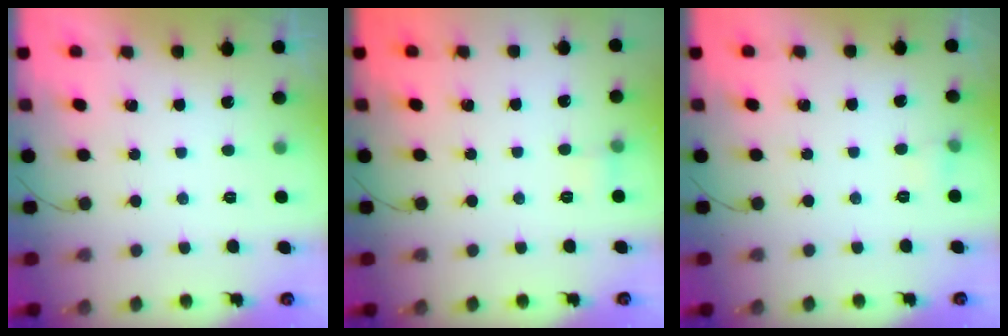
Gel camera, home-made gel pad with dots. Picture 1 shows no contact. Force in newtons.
{"total": 5.4, "press": 5.1, "slide": 1.7}
{"total": 3.7, "press": 3.5, "slide": 1.4}